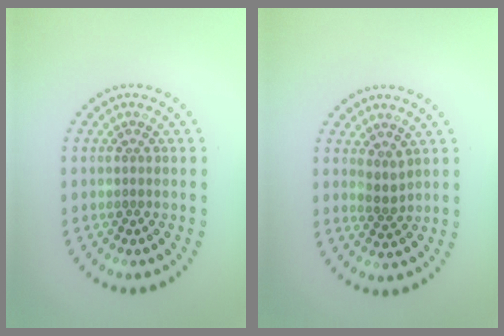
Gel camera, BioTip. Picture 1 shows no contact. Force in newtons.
{"total": 1.5, "press": 1.1, "slide": 1.0}